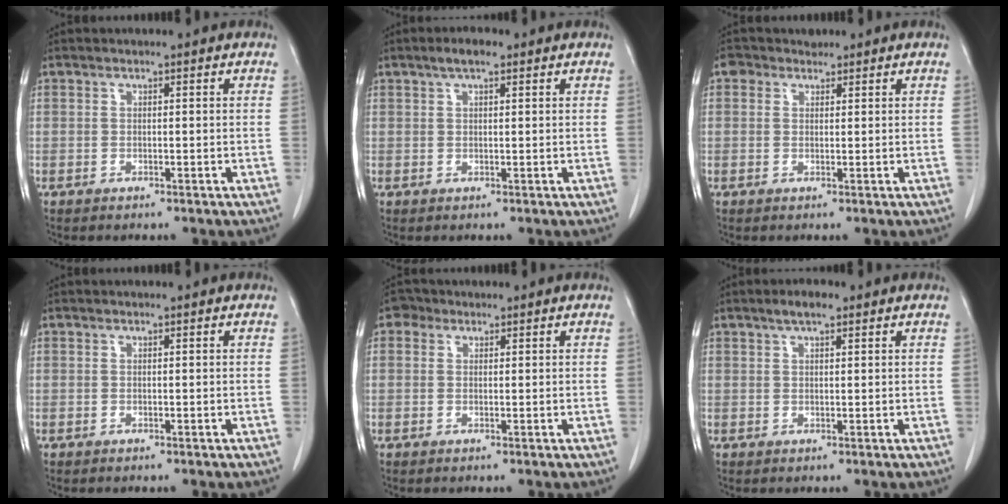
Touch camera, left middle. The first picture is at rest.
{"total": 2.8, "force": [1.8, 0.8, 2.0], "torque": [-0.038, 0.009, 0.030]}
{"total": 2.1, "force": [1.4, 1.6, 0.3], "torque": [-0.008, 0.014, 0.021]}
{"total": 0.0}
{"total": 1.8, "force": [0.9, 1.4, 0.5], "torque": [-0.008, 0.005, 0.010]}
{"total": 2.8, "force": [1.9, 0.7, 1.9], "torque": [-0.037, 0.007, 0.032]}